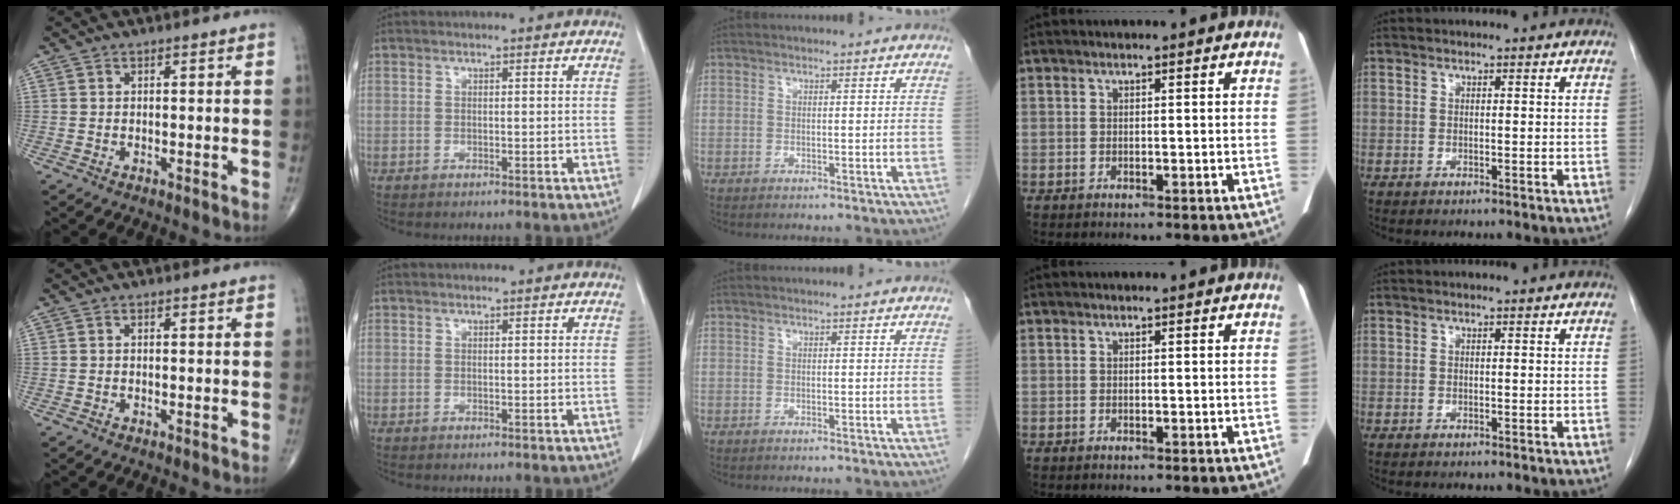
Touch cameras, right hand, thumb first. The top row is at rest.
{}